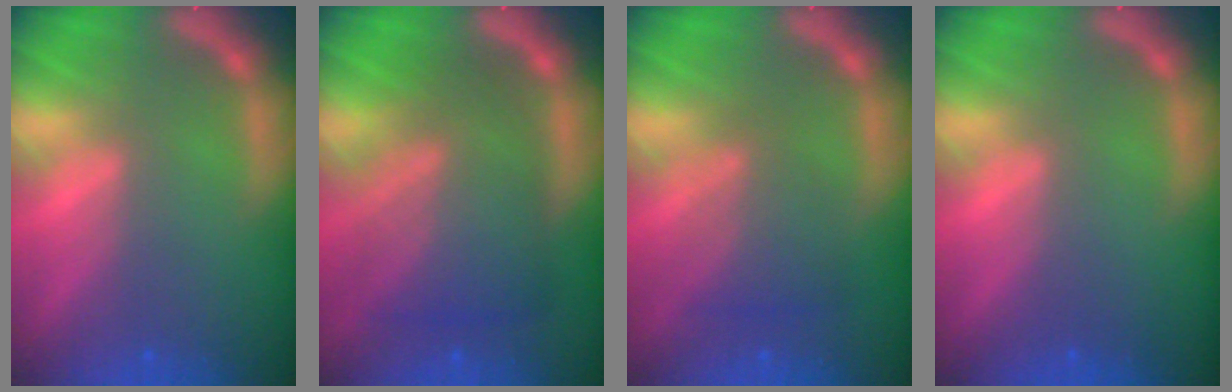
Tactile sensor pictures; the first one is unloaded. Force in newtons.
{"total": 8.6}
{"total": 4.0}
{"total": 0.0}